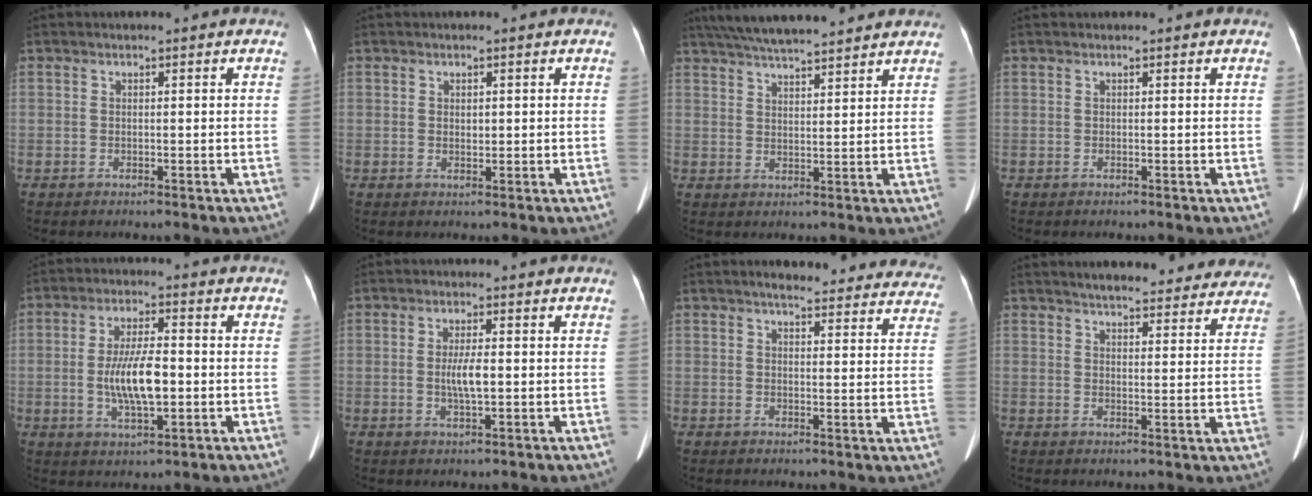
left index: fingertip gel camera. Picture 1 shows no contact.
{"total": 1.1, "force": [0.1, 0.7, 0.8], "torque": [-0.015, -0.001, 0.005]}
{"total": 13.8, "force": [12.3, 1.5, 6.1], "torque": [-0.110, 0.035, 0.187]}
{"total": 0.8, "force": [0.8, 0.1, 0.2], "torque": [-0.007, 0.016, 0.012]}
{"total": 8.7, "force": [-1.1, 2.4, 8.3], "torque": [-0.166, -0.002, -0.017]}
{"total": 3.6, "force": [-0.3, 0.6, 3.6], "torque": [-0.072, -0.005, -0.003]}
{"total": 20.4, "force": [18.7, 4.4, 6.8], "torque": [-0.067, -0.025, 0.203]}
{"total": 20.7, "force": [18.7, 5.0, 7.2], "torque": [-0.086, -0.008, 0.217]}